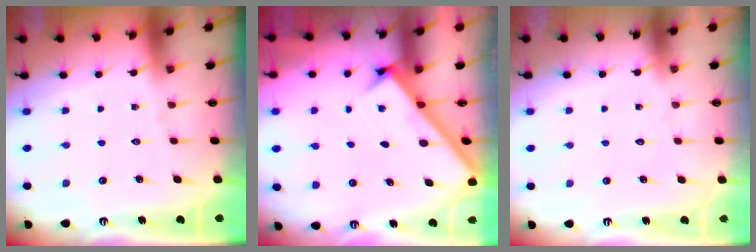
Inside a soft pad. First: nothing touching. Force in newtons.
{"total": 2.6, "press": 2.6, "slide": 0.3}
{"total": 1.5, "press": 1.5, "slide": 0.0}